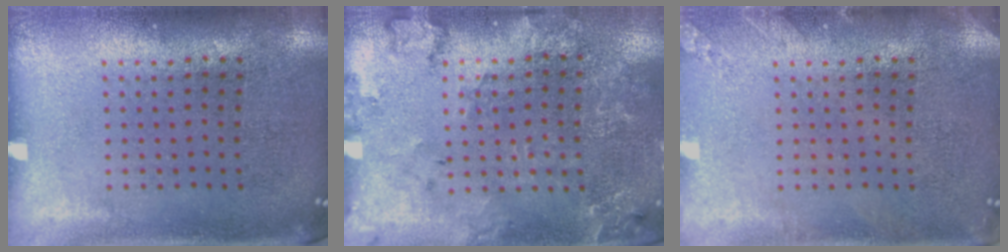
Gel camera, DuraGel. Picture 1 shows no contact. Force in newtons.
{"total": 1.9, "press": 1.9, "slide": 0.2}
{"total": 1.3, "press": 1.3, "slide": 0.2}